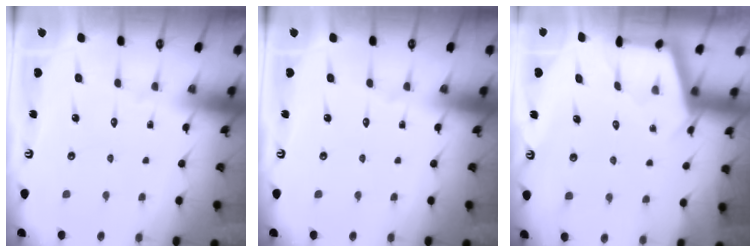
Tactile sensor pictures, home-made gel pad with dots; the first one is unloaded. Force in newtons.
{"total": 0.0}
{"total": 2.8, "press": 2.8, "slide": 0.3}